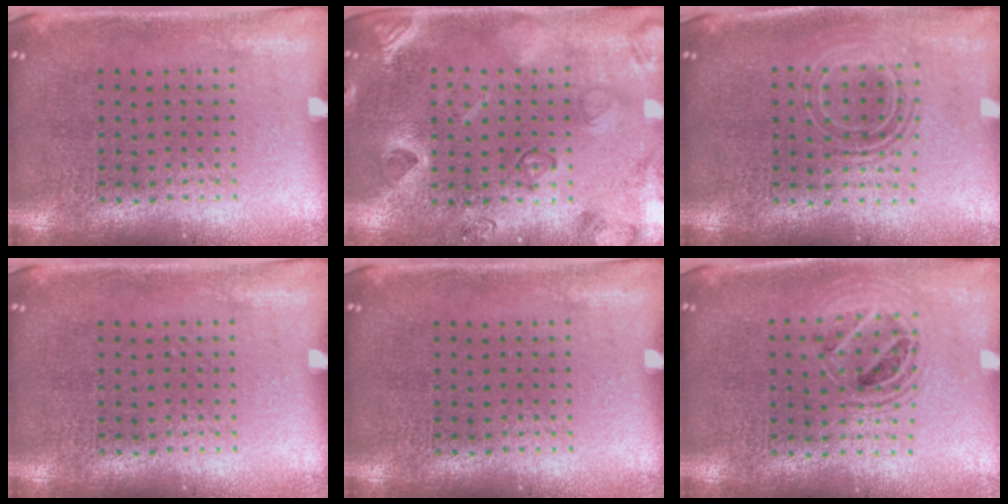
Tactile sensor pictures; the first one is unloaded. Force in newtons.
{"total": 2.3, "press": 2.1, "slide": 1.0}
{"total": 1.7, "press": 1.3, "slide": 1.1}
{"total": 0.0}
{"total": 0.0}
{"total": 1.5, "press": 1.4, "slide": 0.7}